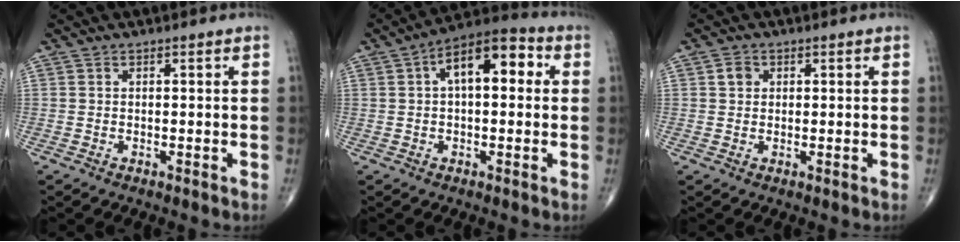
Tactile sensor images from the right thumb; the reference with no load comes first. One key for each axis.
{"total": 11.9, "fx": 2.7, "fy": 5.9, "fz": 10.0, "tx": -0.140, "ty": 0.035, "tz": 0.031}
{"total": 2.0, "fx": 0.5, "fy": 1.7, "fz": 0.9, "tx": -0.008, "ty": 0.000, "tz": 0.006}